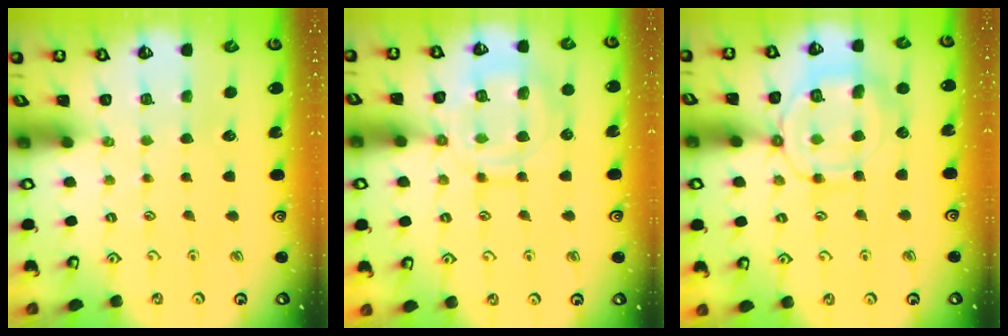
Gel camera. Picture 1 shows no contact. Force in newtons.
{"total": 13.1, "press": 13.1, "slide": 1.2}
{"total": 12.7, "press": 12.6, "slide": 1.4}